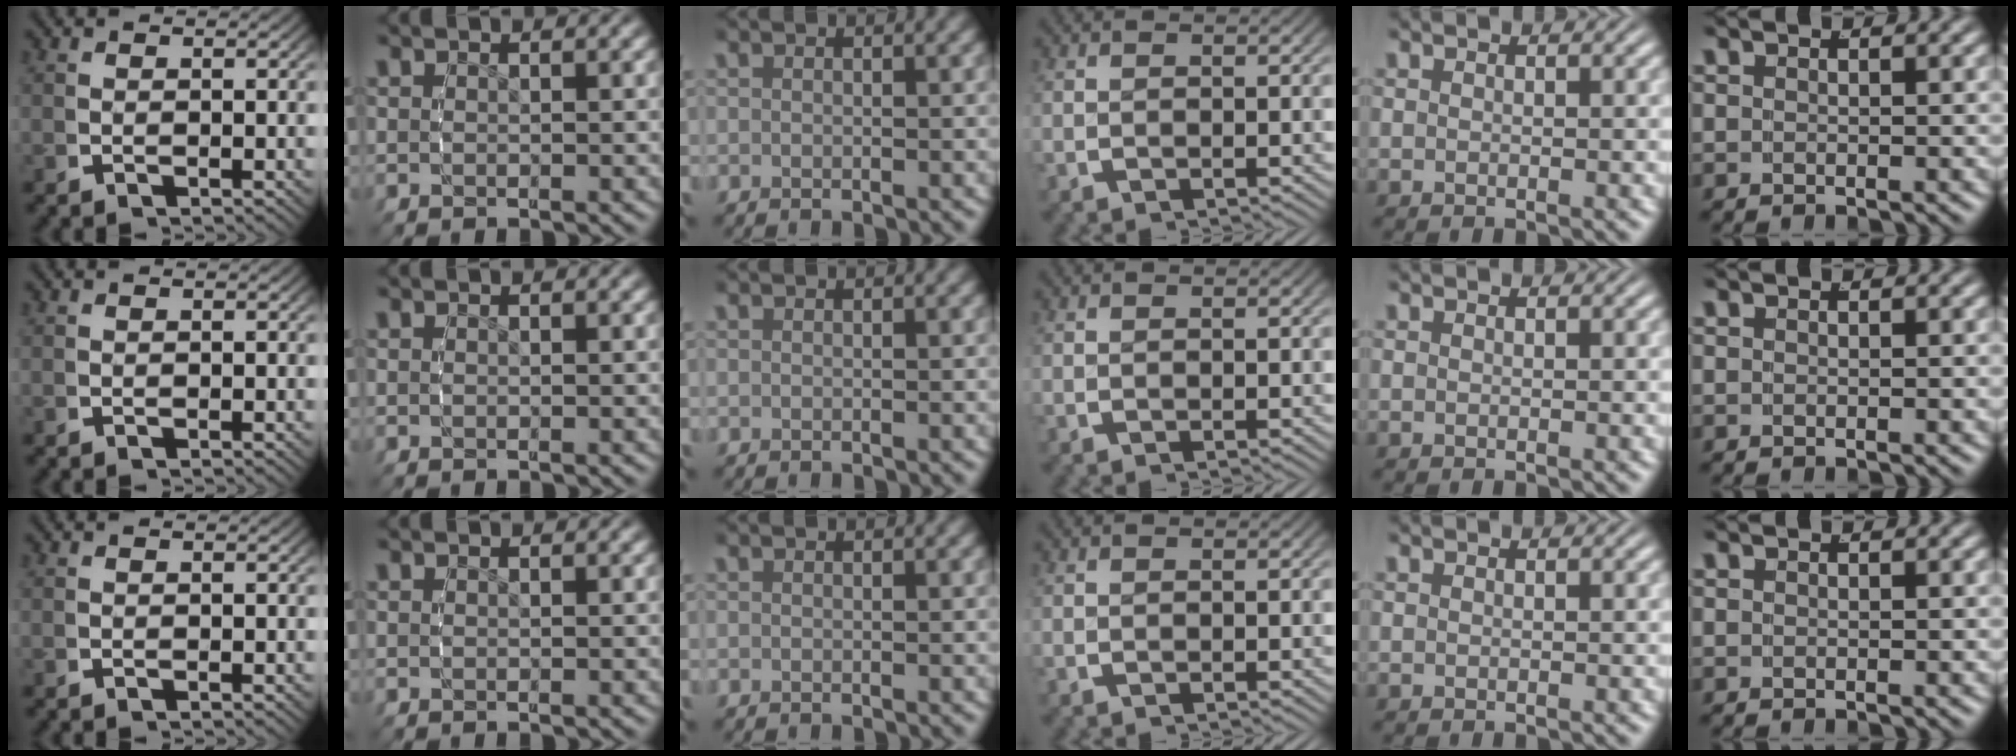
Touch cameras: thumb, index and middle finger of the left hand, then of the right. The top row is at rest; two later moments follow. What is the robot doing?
{"motion": "grasp_and_lifting", "object": "ethernet cable"}